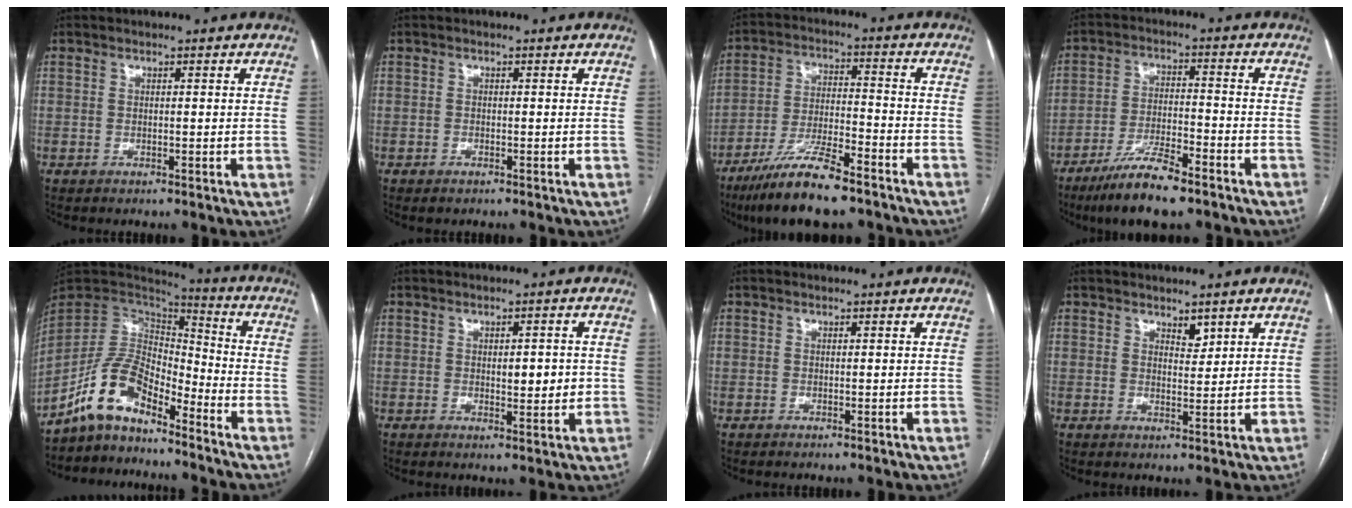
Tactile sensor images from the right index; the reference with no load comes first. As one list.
[{"total": 0.8, "force": [-0.6, 0.4, 0.4], "torque": [-0.008, 0.000, -0.007]}, {"total": 12.8, "force": [-9.5, 2.0, 8.3], "torque": [-0.155, -0.021, -0.167]}, {"total": 10.5, "force": [-7.5, 1.7, 7.1], "torque": [-0.133, -0.019, -0.134]}, {"total": 10.4, "force": [-7.9, 4.2, 5.4], "torque": [-0.111, 0.035, -0.151]}, {"total": 3.9, "force": [0.1, 1.5, 3.5], "torque": [-0.048, -0.001, 0.005]}, {"total": 0.0}, {"total": 2.2, "force": [1.6, 1.0, 1.2], "torque": [-0.018, -0.004, 0.031]}]